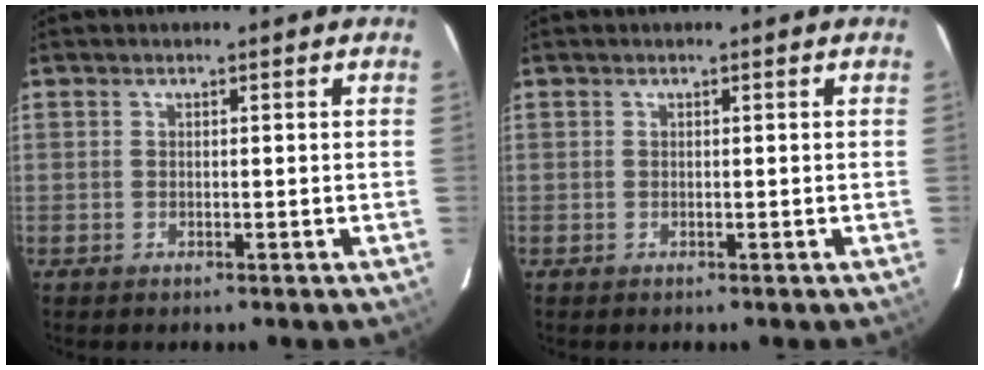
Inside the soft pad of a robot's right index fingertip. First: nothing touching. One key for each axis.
{"total": 0.0}